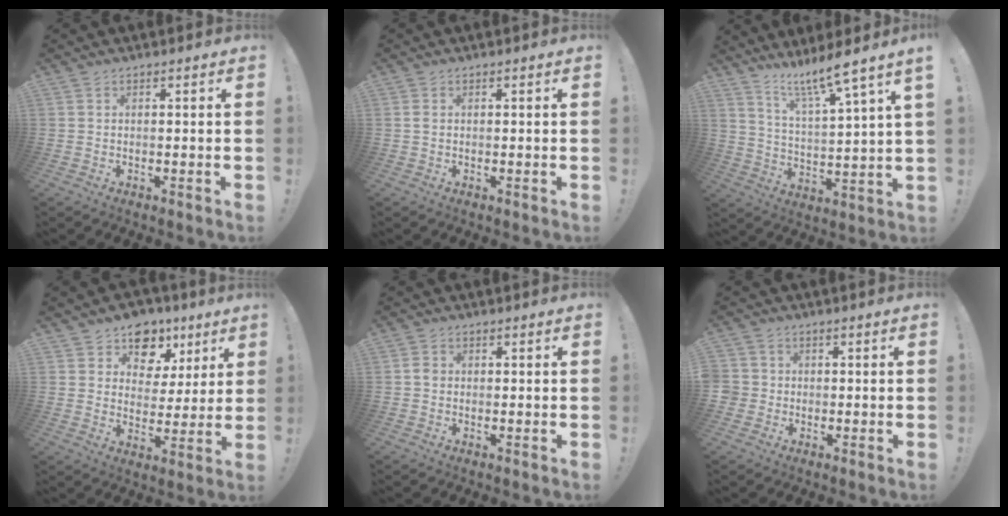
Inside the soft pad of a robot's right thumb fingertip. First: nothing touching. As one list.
[{"total": 1.0, "force": [0.0, 0.5, 0.9], "torque": [-0.020, 0.005, 0.000]}, {"total": 10.8, "force": [8.4, -0.1, 6.8], "torque": [-0.120, -0.063, 0.132]}, {"total": 10.9, "force": [6.3, 8.2, 3.4], "torque": [-0.044, -0.042, 0.120]}, {"total": 1.9, "force": [-0.2, 1.5, 1.1], "torque": [-0.019, 0.006, -0.004]}, {"total": 3.7, "force": [-0.5, 3.5, 1.0], "torque": [-0.027, 0.008, -0.008]}]